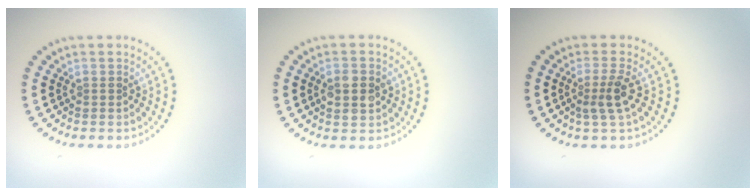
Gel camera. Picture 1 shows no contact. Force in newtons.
{"total": 2.8, "press": 2.8, "slide": 0.1}
{"total": 2.4, "press": 1.8, "slide": 1.5}